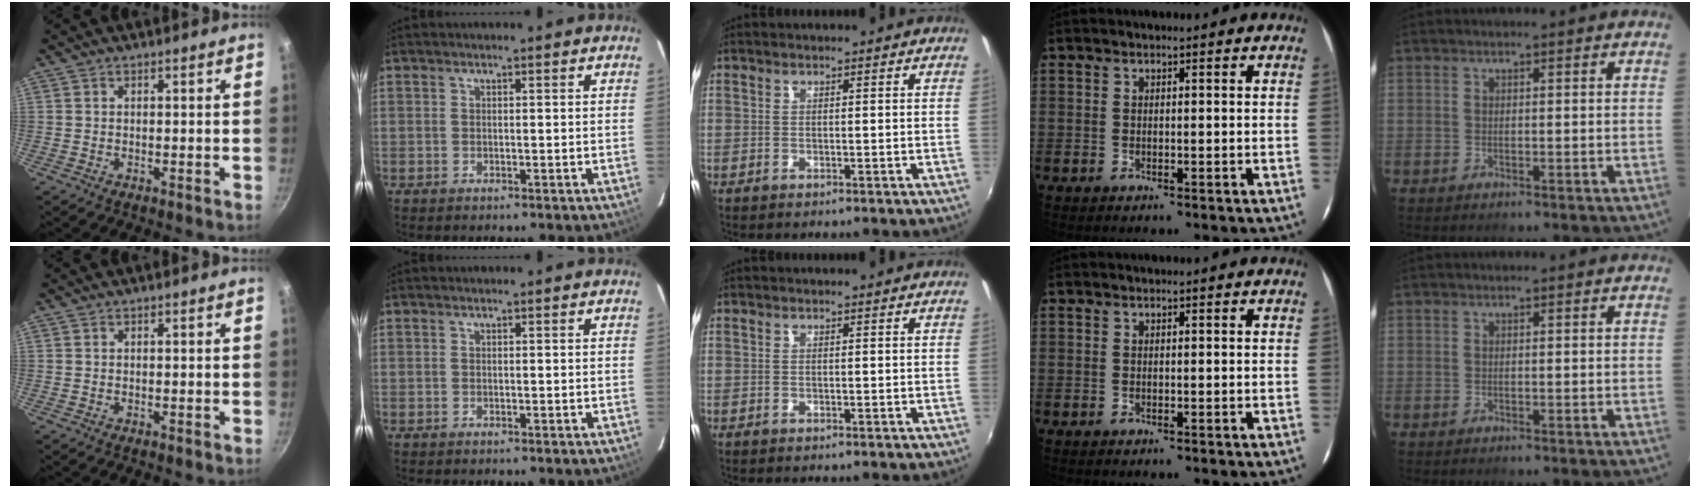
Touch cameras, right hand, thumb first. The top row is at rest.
{}